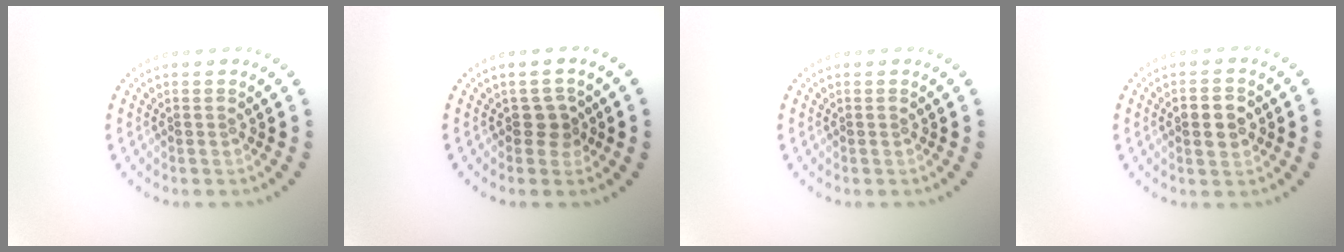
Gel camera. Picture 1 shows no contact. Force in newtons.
{"total": 1.5, "press": 1.3, "slide": 0.9}
{"total": 0.0}
{"total": 2.3, "press": 2.3, "slide": 0.1}